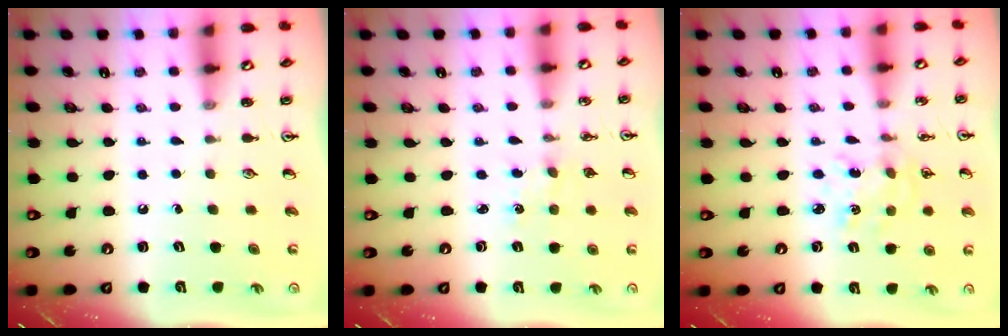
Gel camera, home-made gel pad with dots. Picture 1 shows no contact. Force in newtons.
{"total": 0.0}
{"total": 2.8, "press": 2.8, "slide": 0.2}